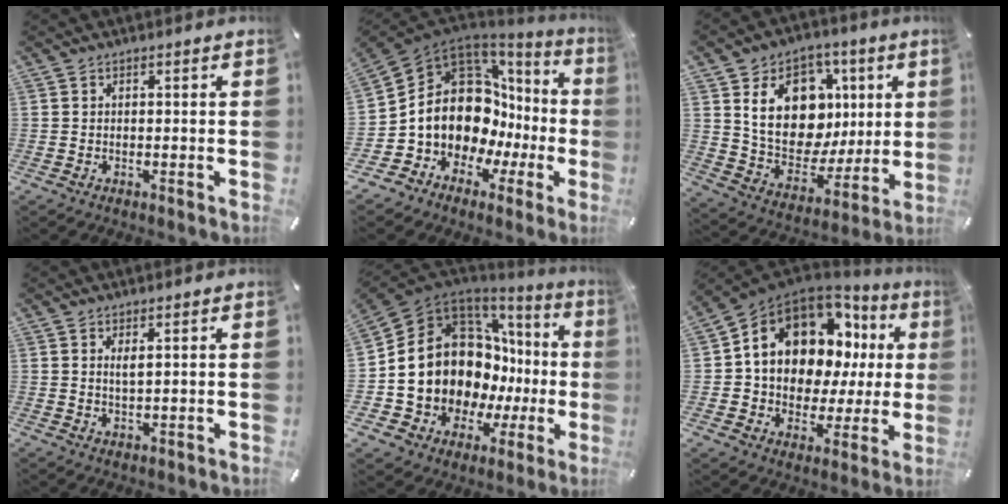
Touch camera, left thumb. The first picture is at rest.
{"total": 14.5, "force": [2.3, 11.9, 8.1], "torque": [-0.153, -0.055, 0.056]}
{"total": 18.7, "force": [5.3, 14.5, 10.6], "torque": [-0.178, -0.021, 0.105]}
{"total": 2.0, "force": [1.0, 0.6, 1.6], "torque": [-0.027, -0.002, 0.016]}
{"total": 18.4, "force": [0.8, 14.5, 11.3], "torque": [-0.183, -0.056, 0.050]}
{"total": 14.0, "force": [6.1, 10.6, 6.8], "torque": [-0.121, -0.047, 0.113]}